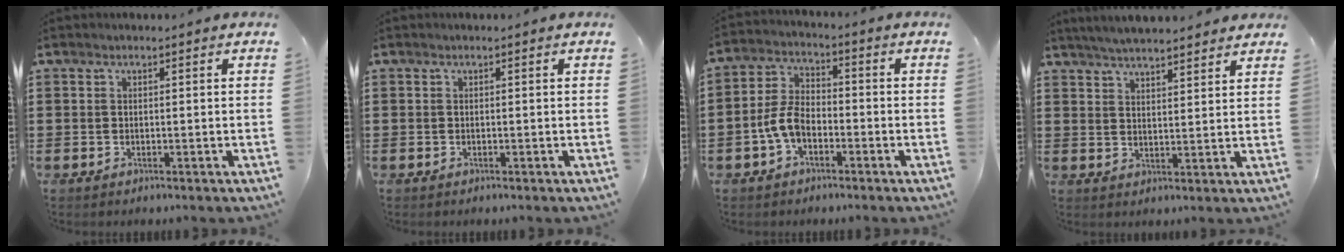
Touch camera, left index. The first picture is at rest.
{"total": 0.0}
{"total": 5.6, "force": [-2.6, 3.2, 3.8], "torque": [-0.102, 0.003, -0.058]}
{"total": 4.3, "force": [4.3, 0.0, 0.8], "torque": [-0.029, -0.013, 0.077]}